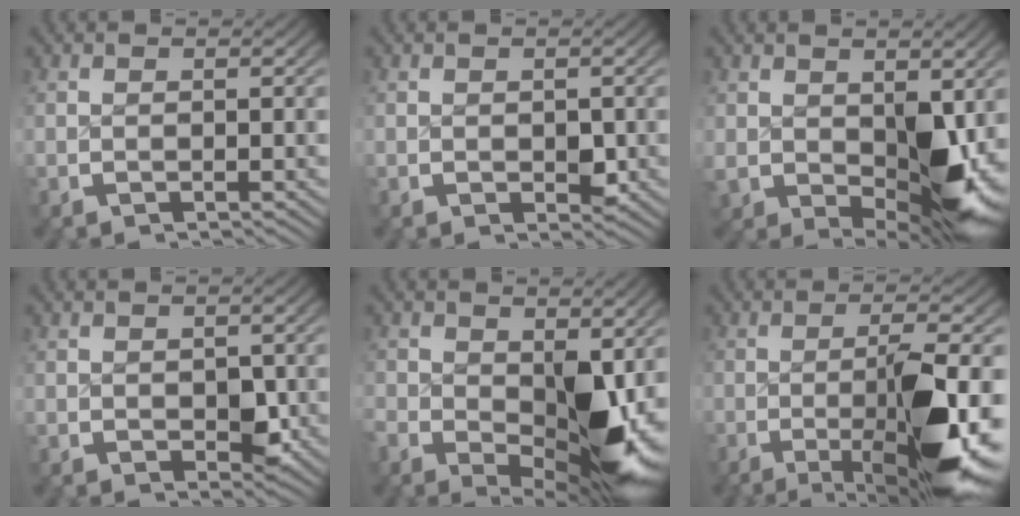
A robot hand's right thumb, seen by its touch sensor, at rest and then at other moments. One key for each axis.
{"total": 1.5, "fx": 0.0, "fy": 1.1, "fz": 1.1, "tx": -0.012, "ty": -0.008, "tz": 0.004}
{"total": 7.8, "fx": -0.4, "fy": 4.3, "fz": 6.4, "tx": -0.094, "ty": -0.037, "tz": 0.022}
{"total": 2.4, "fx": -0.2, "fy": 1.7, "fz": 1.7, "tx": -0.020, "ty": -0.012, "tz": 0.003}
{"total": 9.7, "fx": -1.4, "fy": 5.2, "fz": 8.0, "tx": -0.120, "ty": -0.045, "tz": 0.001}
{"total": 12.5, "fx": -3.7, "fy": 4.1, "fz": 11.2, "tx": -0.172, "ty": -0.022, "tz": -0.046}